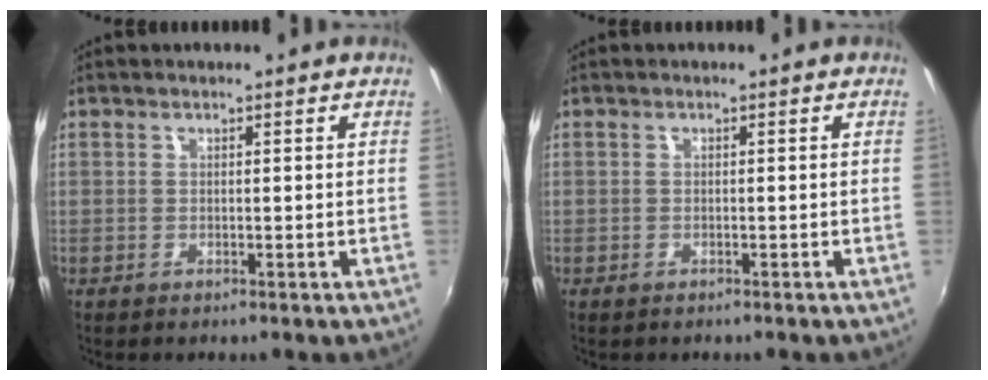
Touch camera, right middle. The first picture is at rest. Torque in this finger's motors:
{"motor_torque": [0.09, -0.39, 0.01, -0.01]}